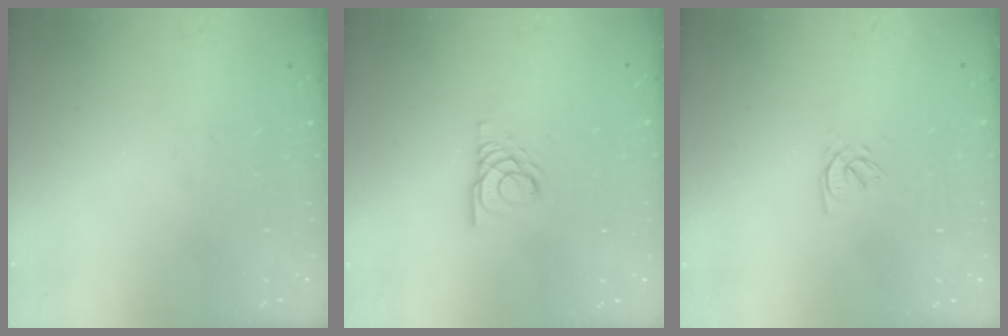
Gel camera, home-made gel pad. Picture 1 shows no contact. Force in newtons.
{"total": 5.0, "press": 5.0, "slide": 0.4}
{"total": 2.1, "press": 2.1, "slide": 0.1}